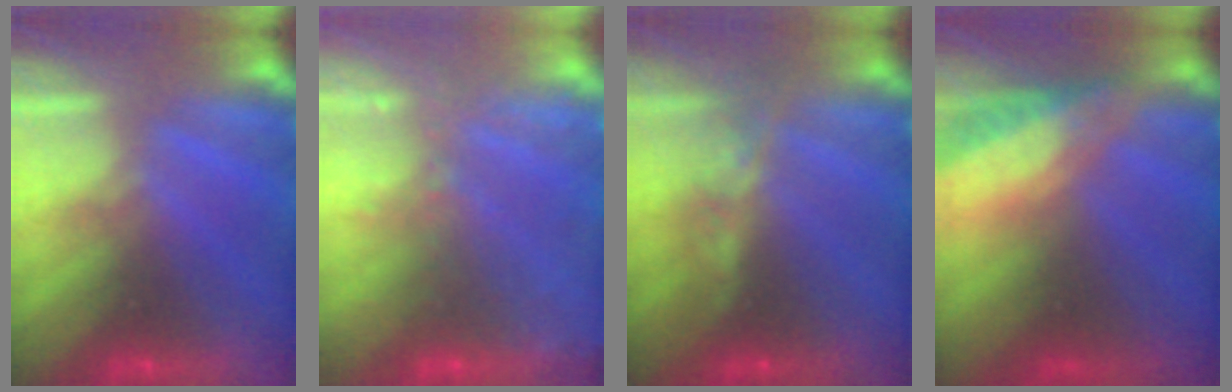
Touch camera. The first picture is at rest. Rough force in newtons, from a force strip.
{"total": 5.8}
{"total": 9.1}
{"total": 8.8}